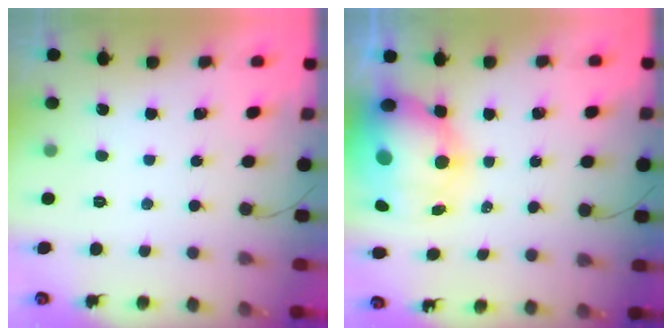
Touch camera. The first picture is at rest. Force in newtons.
{"total": 15.1, "press": 14.7, "slide": 3.1}